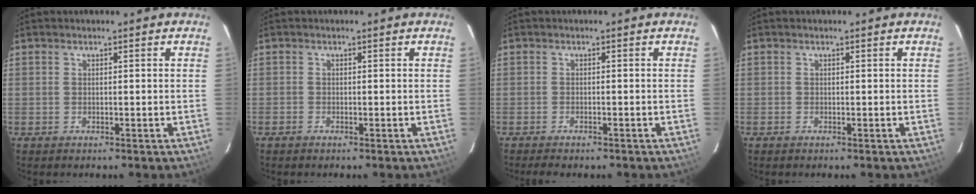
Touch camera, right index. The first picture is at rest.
{"total": 0.6, "force": [-0.4, 0.3, 0.0], "torque": [-0.002, 0.000, -0.010]}
{"total": 4.0, "force": [-3.3, 1.0, 1.9], "torque": [-0.044, -0.012, -0.052]}
{"total": 0.0}